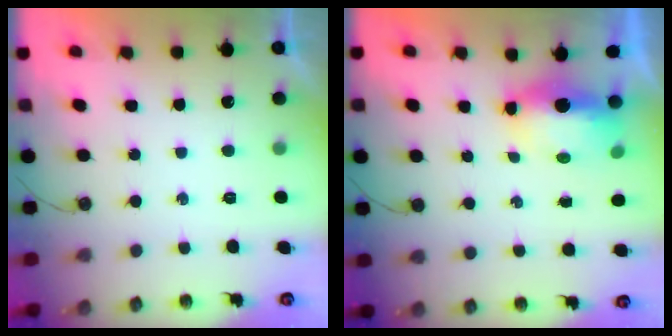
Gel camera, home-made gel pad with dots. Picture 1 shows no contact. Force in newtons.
{"total": 6.9, "press": 6.7, "slide": 1.8}